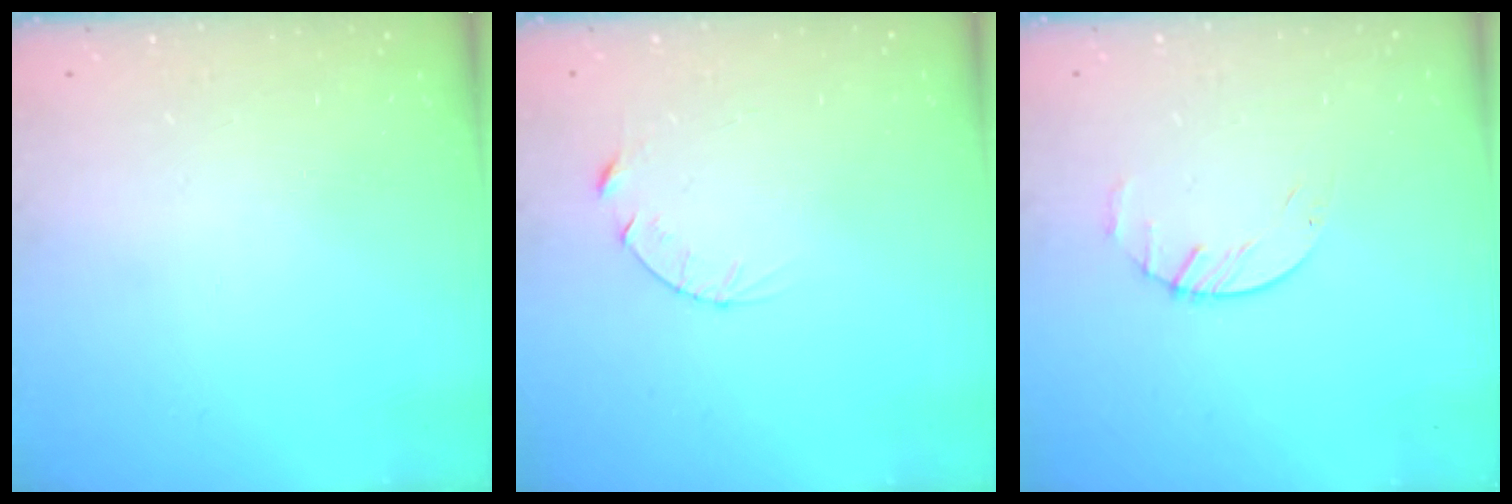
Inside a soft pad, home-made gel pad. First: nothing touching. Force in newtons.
{"total": 4.1, "press": 4.0, "slide": 0.4}
{"total": 2.2, "press": 2.2, "slide": 0.4}